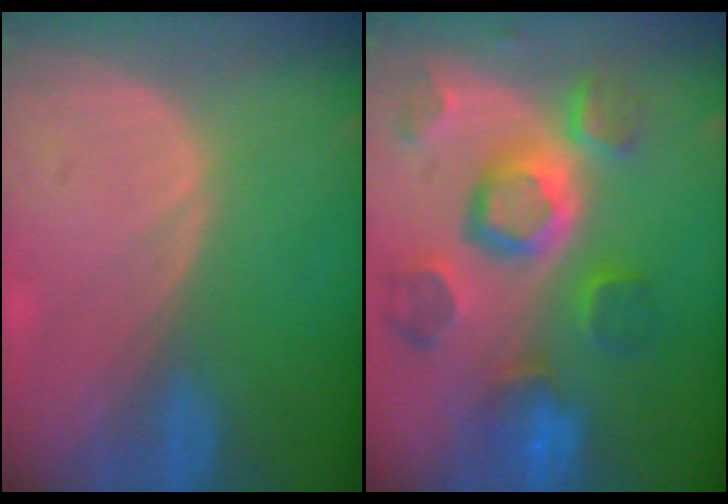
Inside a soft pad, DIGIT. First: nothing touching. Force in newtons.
{"total": 11.7, "press": 10.2, "slide": 5.7}